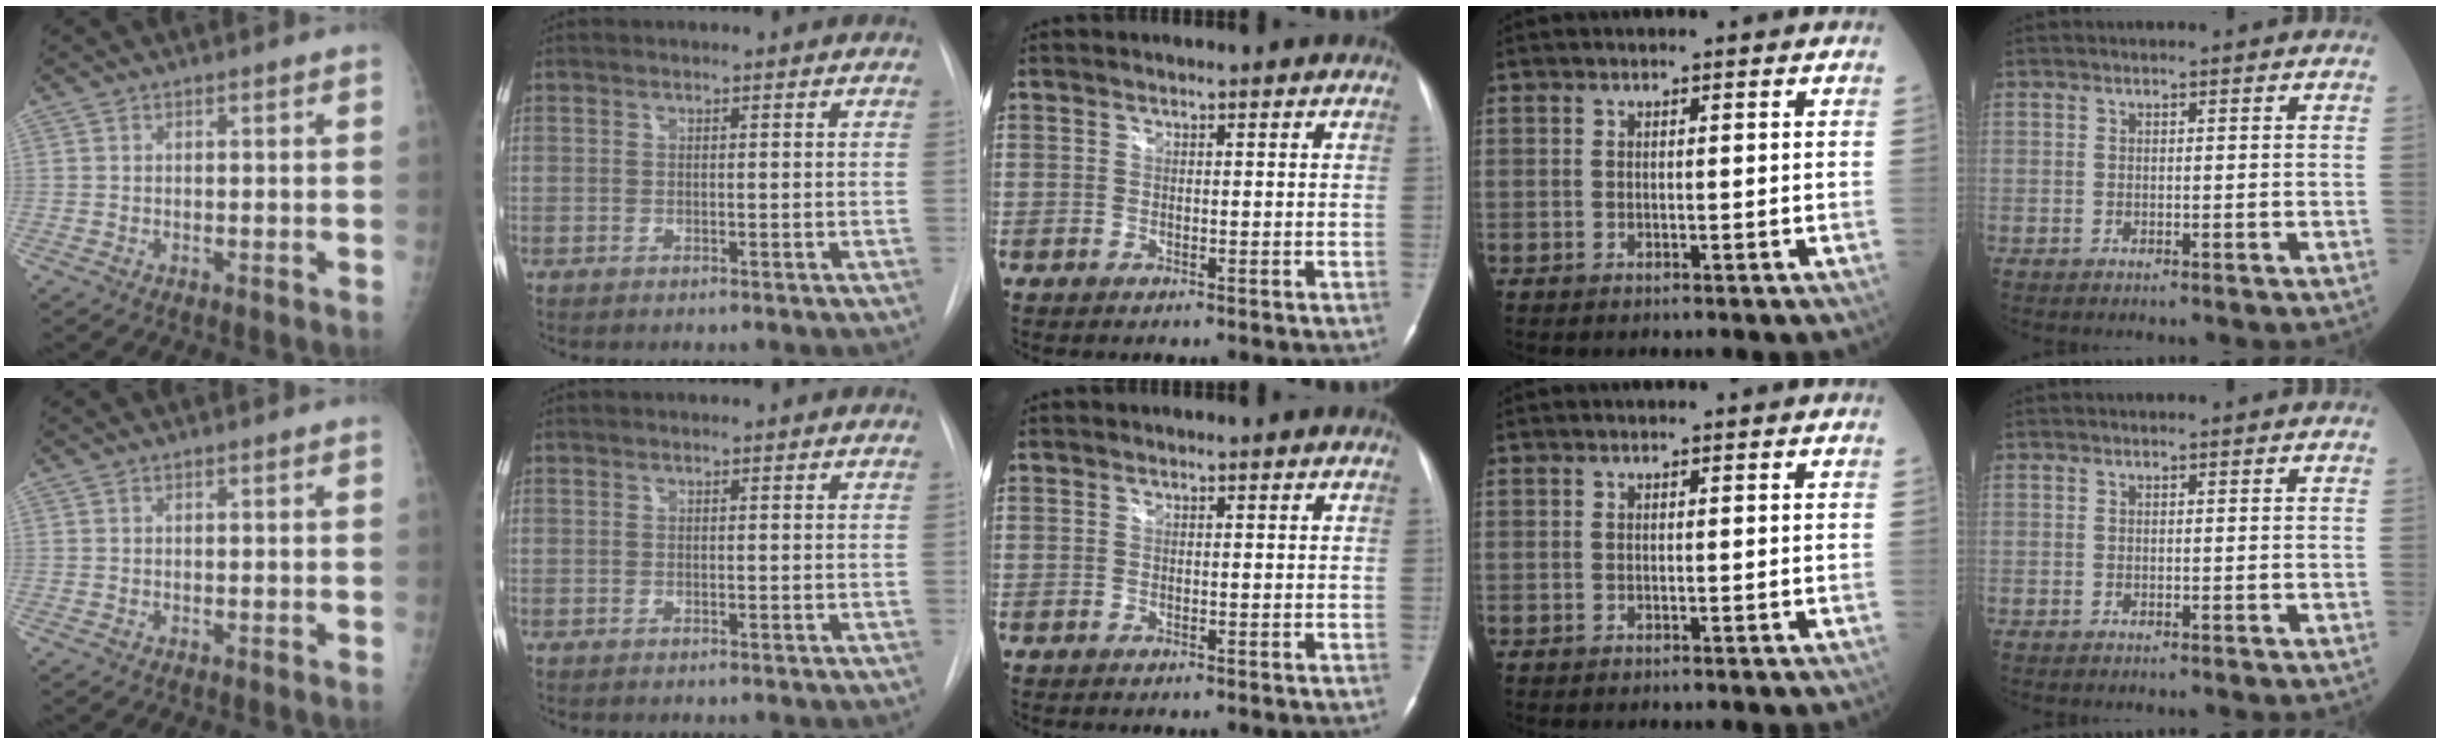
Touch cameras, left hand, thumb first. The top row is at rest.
{}